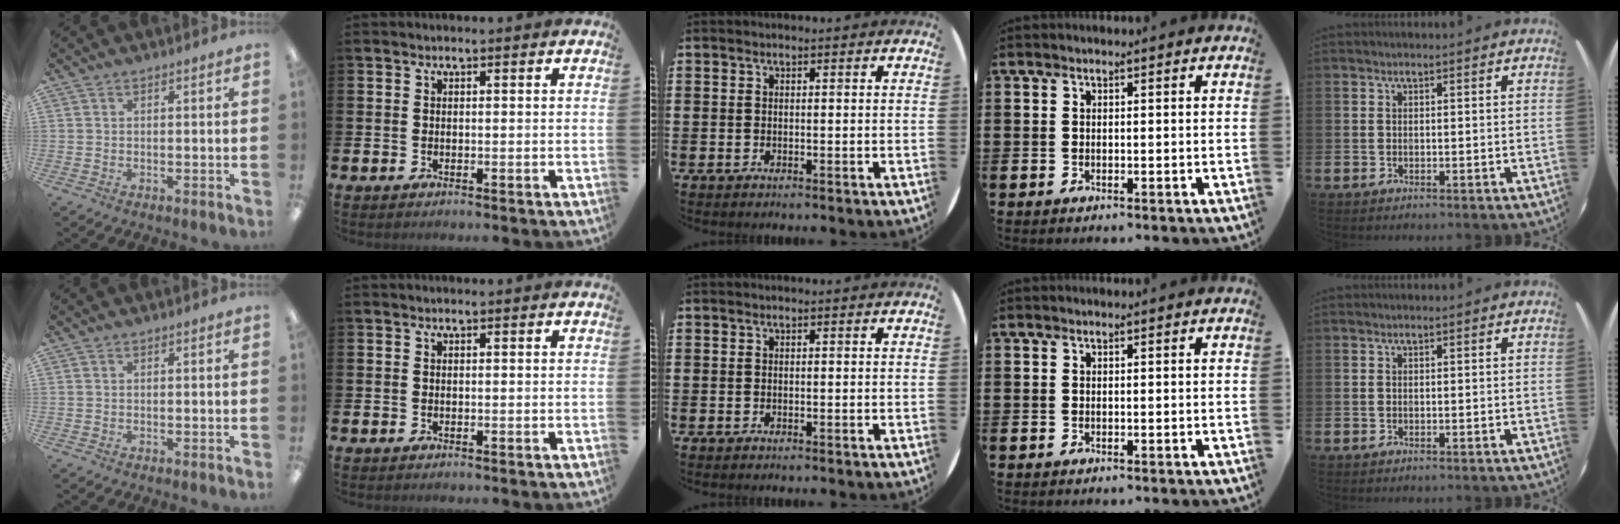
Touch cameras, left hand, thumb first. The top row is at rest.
{}